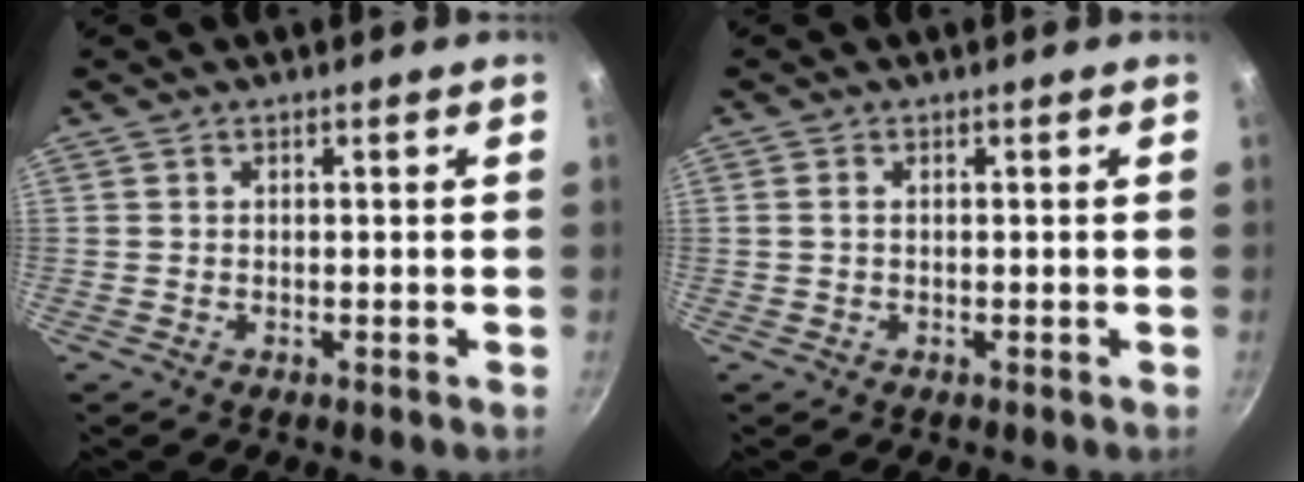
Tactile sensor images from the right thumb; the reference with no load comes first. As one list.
[{"total": 1.0, "force": [0.1, 0.6, 0.8], "torque": [-0.016, 0.002, 0.000]}]